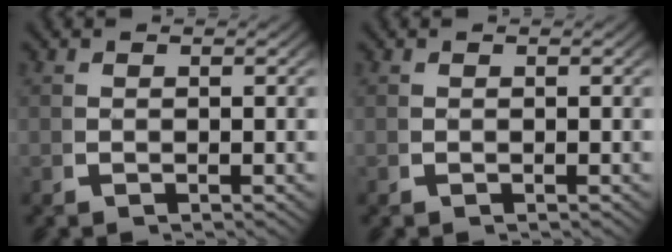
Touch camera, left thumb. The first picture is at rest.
{"total": 0.0}